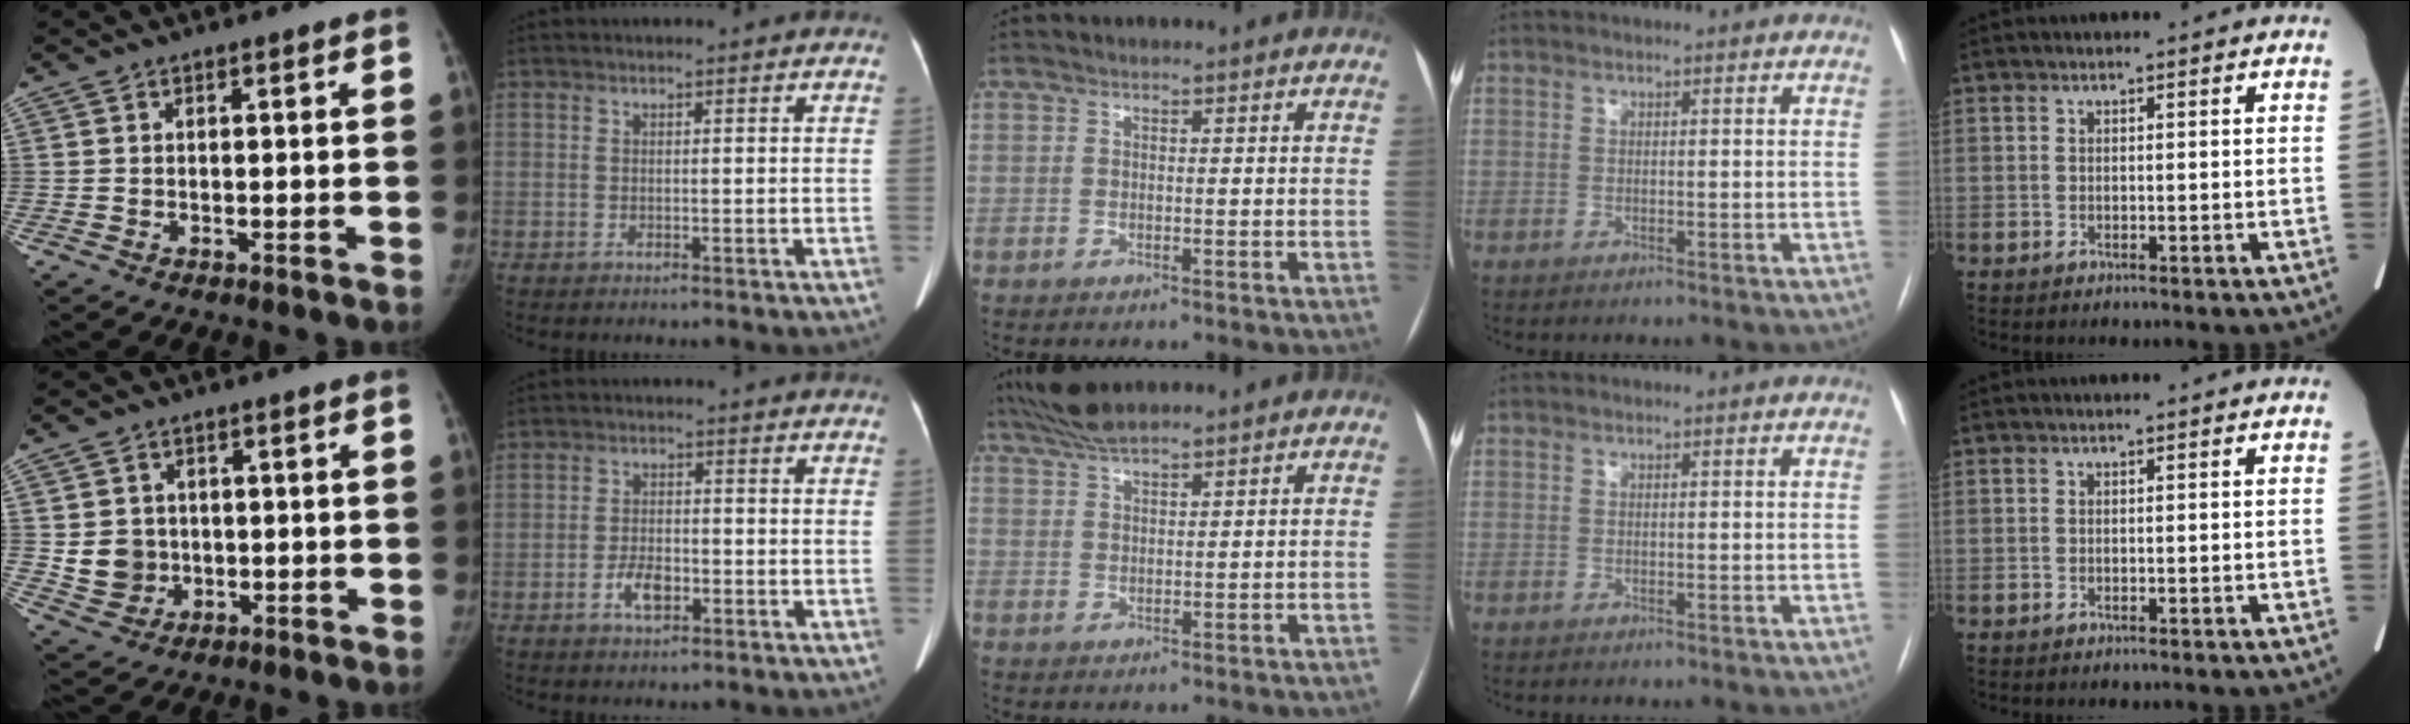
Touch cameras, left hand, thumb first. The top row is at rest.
{"thumb": {"total": 6.5, "force": [0.0, 6.0, 2.5], "torque": [-0.014, 0.002, 0.010]}, "index": {"total": 3.9, "force": [-1.9, 1.8, 3.0], "torque": [-0.058, 0.003, -0.034]}, "middle": {"total": 5.0, "force": [4.4, 0.3, 2.2], "torque": [-0.051, 0.021, 0.090]}}